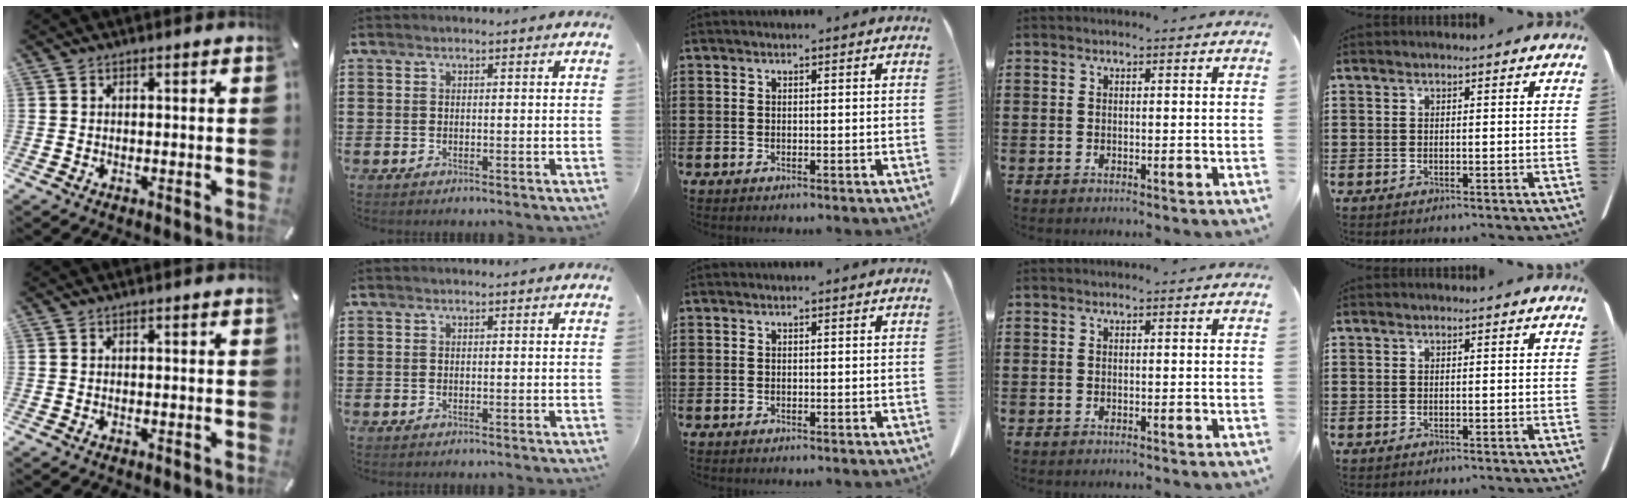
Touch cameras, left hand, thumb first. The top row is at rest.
{}